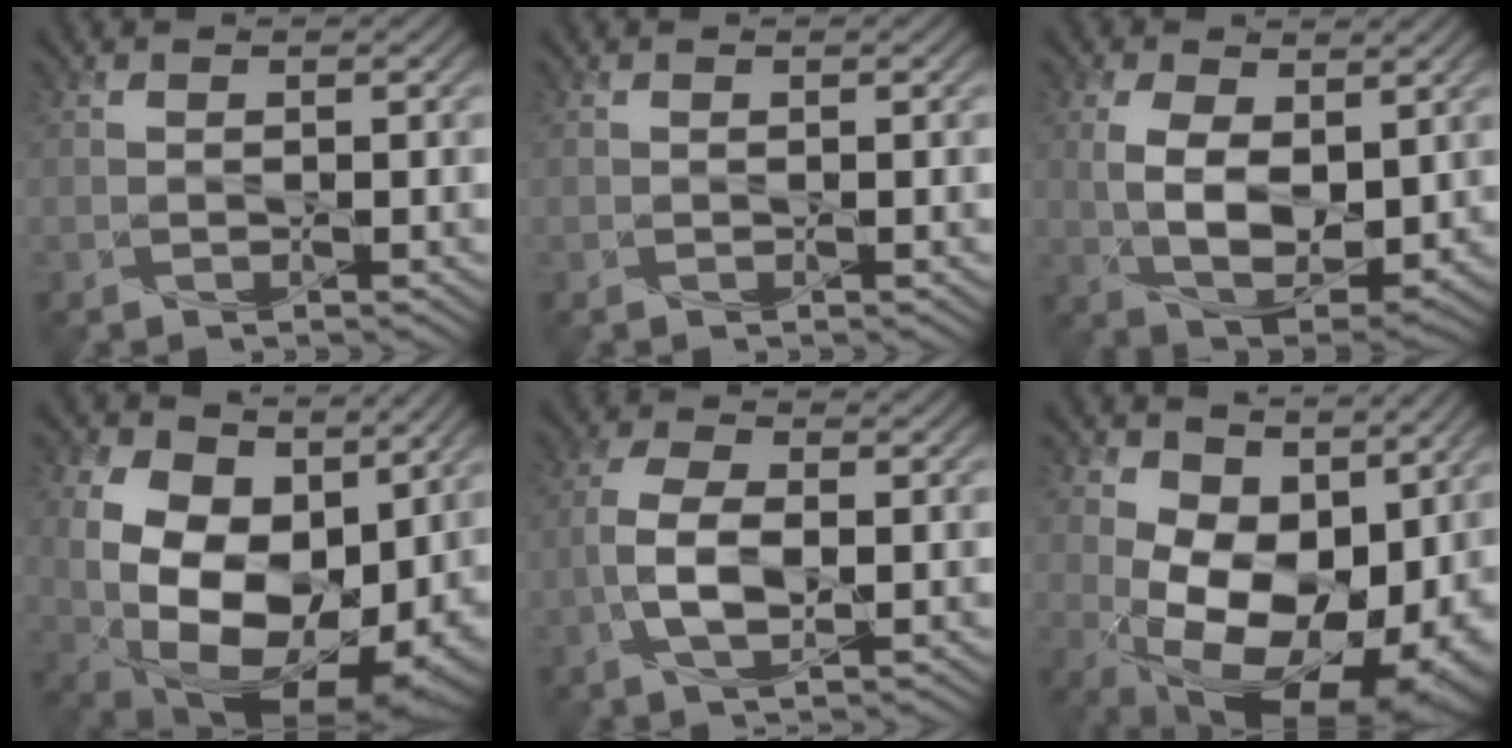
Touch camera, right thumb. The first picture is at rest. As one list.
[{"total": 0.0}, {"total": 8.9, "force": [1.4, 5.1, 7.1], "torque": [-0.157, -0.012, 0.025]}, {"total": 18.9, "force": [1.4, 13.7, 12.9], "torque": [-0.210, -0.016, 0.053]}, {"total": 5.6, "force": [-1.3, 2.8, 4.7], "torque": [-0.113, 0.001, -0.031]}, {"total": 15.9, "force": [0.9, 10.2, 12.1], "torque": [-0.173, -0.023, 0.041]}]